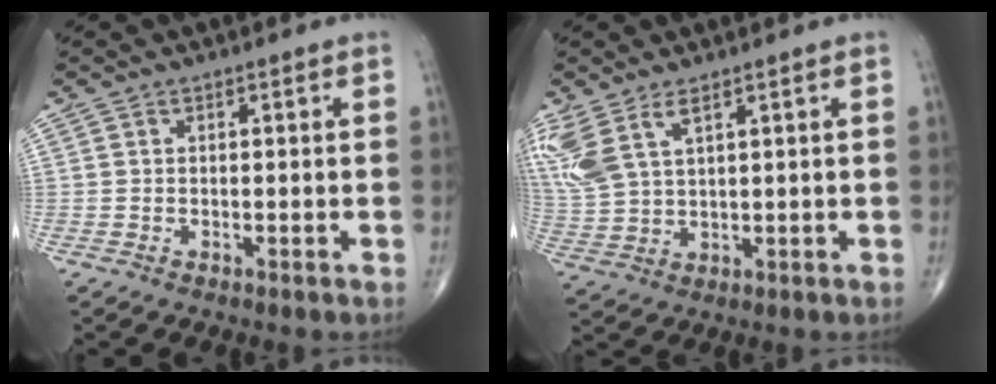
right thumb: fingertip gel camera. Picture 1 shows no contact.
{"total": 9.6, "force": [5.1, 4.2, 6.9], "torque": [-0.173, -0.006, 0.115]}